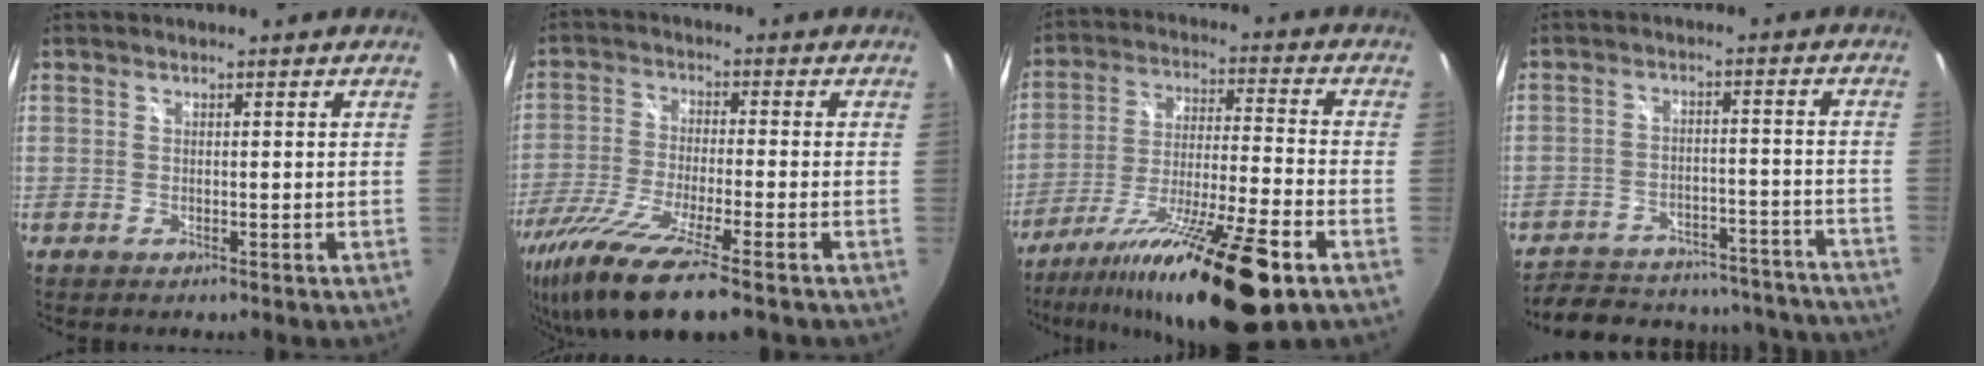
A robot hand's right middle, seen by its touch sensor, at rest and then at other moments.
{"total": 16.3, "force": [-11.6, 1.6, 11.3], "torque": [-0.237, -0.059, -0.211]}
{"total": 21.4, "force": [-14.3, 1.6, 15.8], "torque": [-0.281, -0.033, -0.240]}
{"total": 28.4, "force": [-24.5, 10.0, 10.2], "torque": [-0.204, 0.020, -0.294]}